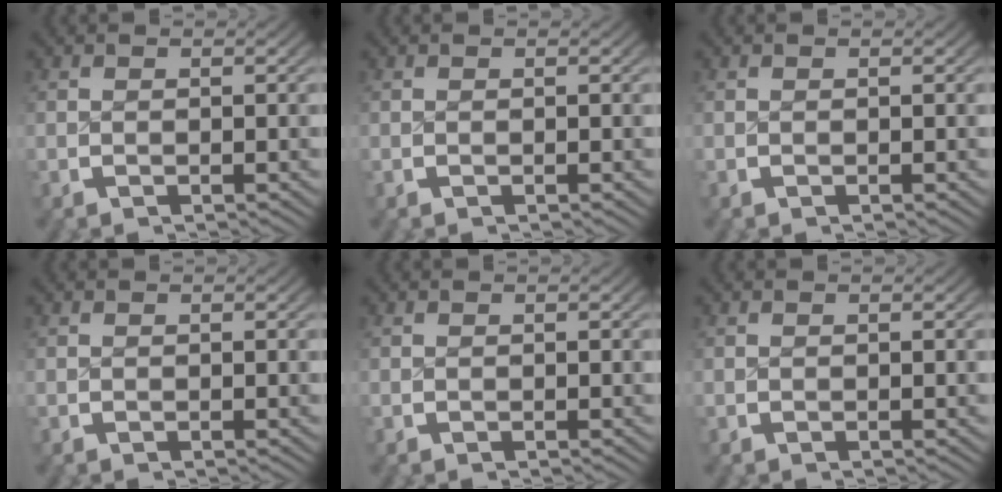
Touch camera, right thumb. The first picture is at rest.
{"total": 0.0}
{"total": 0.0}
{"total": 0.0}
{"total": 0.0}
{"total": 0.0}